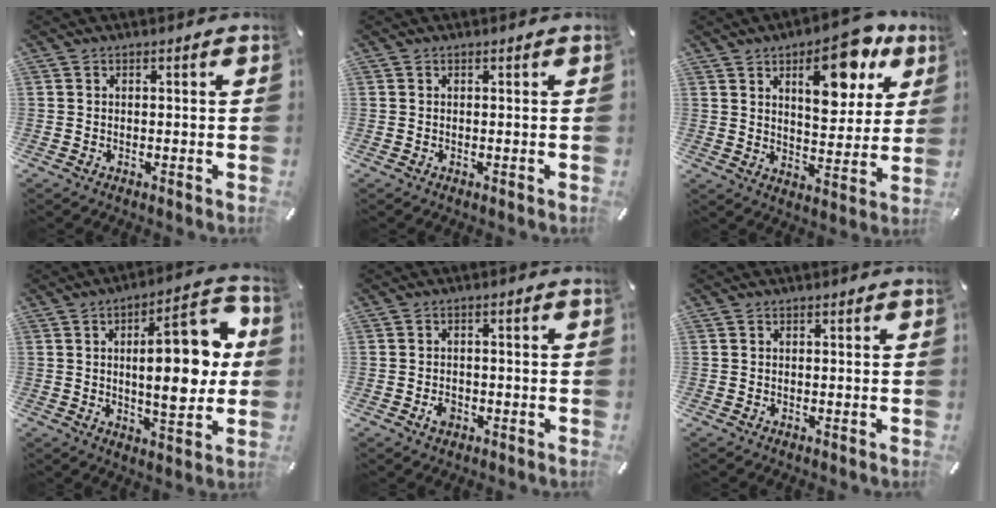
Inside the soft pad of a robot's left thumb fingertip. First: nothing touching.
{"total": 0.0}
{"total": 16.2, "force": [8.8, 7.6, 11.2], "torque": [-0.139, -0.038, 0.141]}
{"total": 17.9, "force": [2.2, 7.5, 16.1], "torque": [-0.220, -0.002, 0.031]}
{"total": 2.9, "force": [-1.2, 2.0, 1.7], "torque": [-0.038, 0.003, -0.024]}
{"total": 0.0}